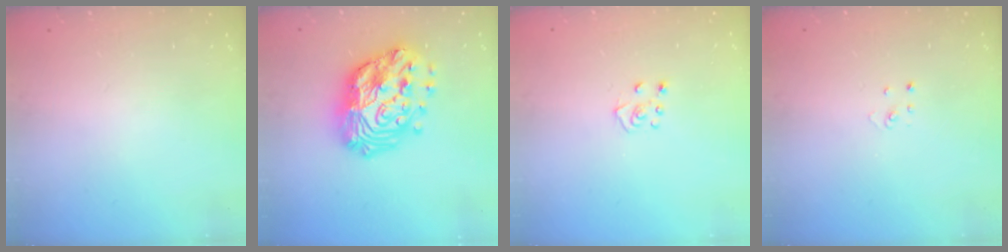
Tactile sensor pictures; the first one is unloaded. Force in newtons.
{"total": 21.7, "press": 21.5, "slide": 2.2}
{"total": 4.6, "press": 4.6, "slide": 0.5}
{"total": 1.9, "press": 1.9, "slide": 0.2}